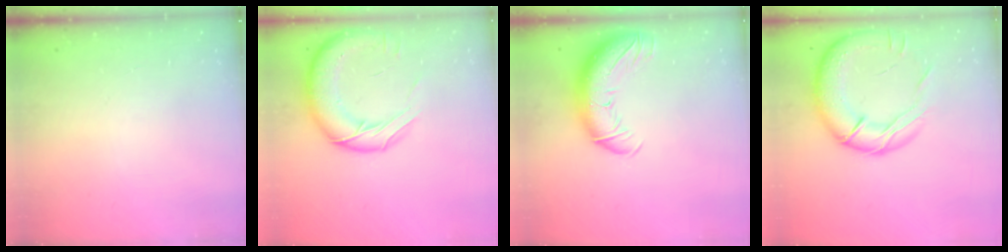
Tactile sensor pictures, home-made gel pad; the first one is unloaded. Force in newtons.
{"total": 18.0, "press": 17.6, "slide": 3.7}
{"total": 14.0, "press": 13.6, "slide": 3.5}
{"total": 22.4, "press": 21.9, "slide": 4.4}